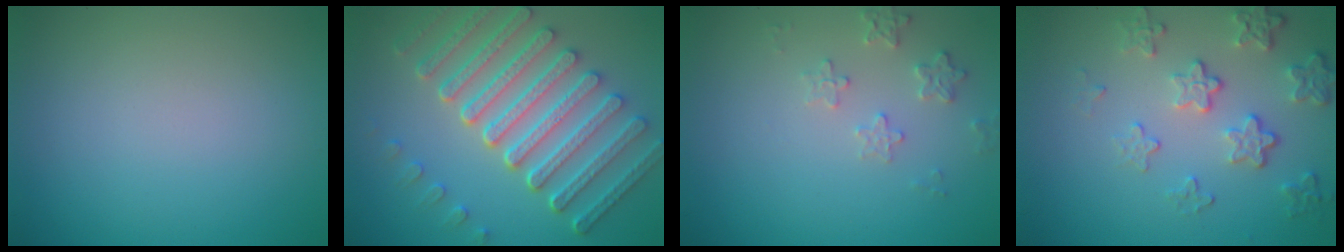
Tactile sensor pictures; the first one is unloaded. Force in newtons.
{"total": 8.3, "press": 6.3, "slide": 5.4}
{"total": 1.9, "press": 1.8, "slide": 0.2}
{"total": 4.2, "press": 3.2, "slide": 2.7}